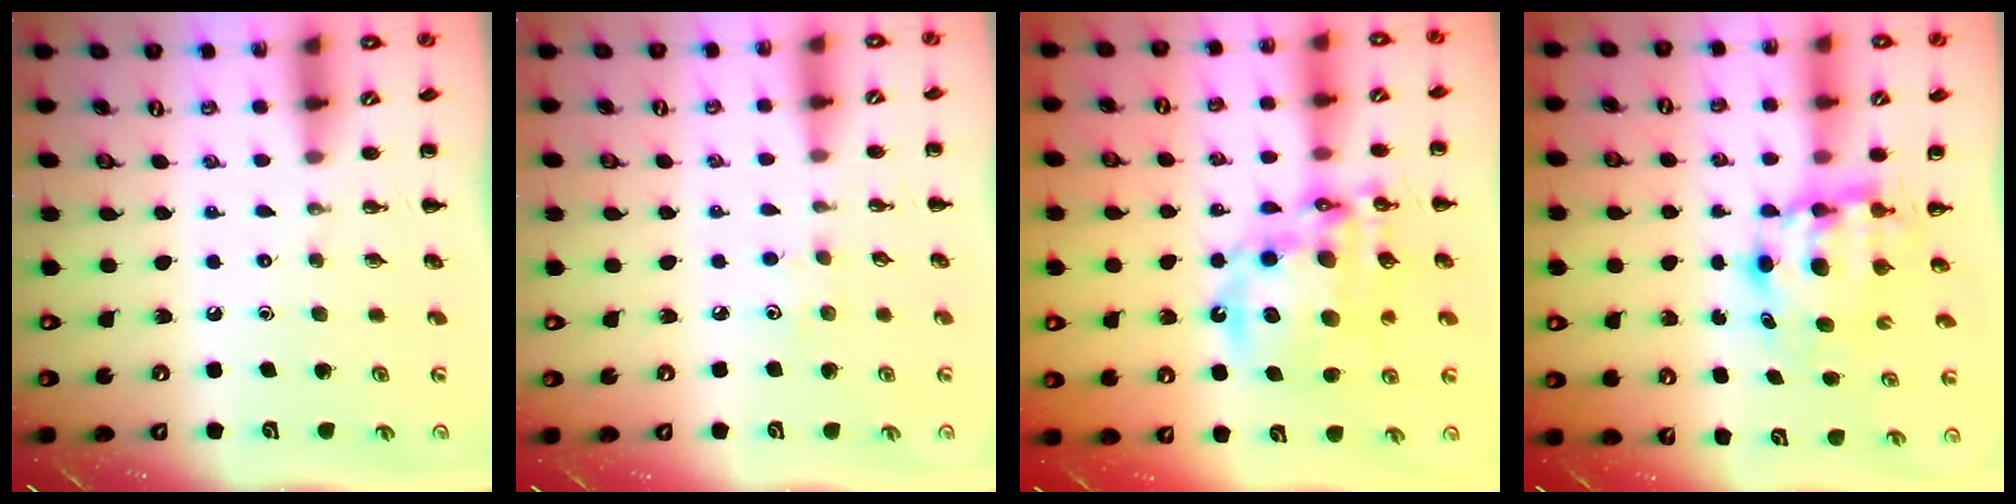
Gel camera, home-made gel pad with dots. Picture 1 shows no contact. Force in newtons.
{"total": 2.7, "press": 2.6, "slide": 0.7}
{"total": 18.7, "press": 18.1, "slide": 4.6}
{"total": 6.5, "press": 6.4, "slide": 1.3}